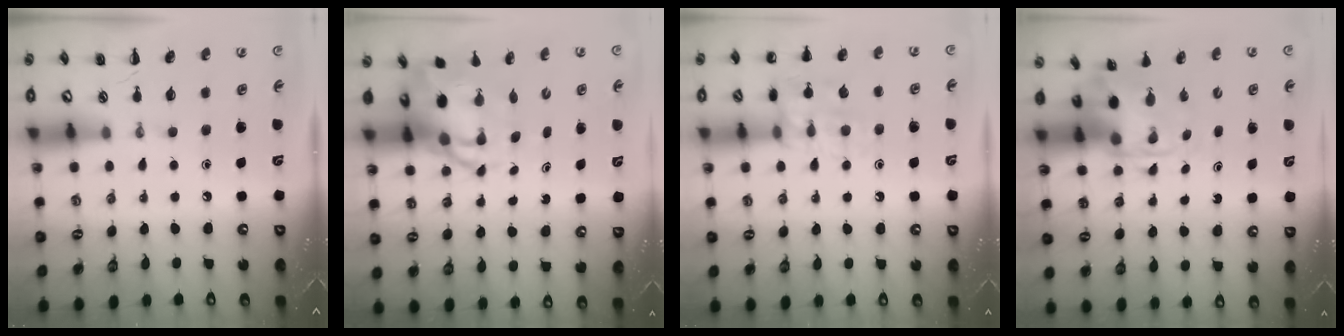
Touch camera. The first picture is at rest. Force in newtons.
{"total": 6.4, "press": 6.2, "slide": 1.7}
{"total": 13.3, "press": 13.2, "slide": 0.7}
{"total": 4.0, "press": 3.8, "slide": 1.2}